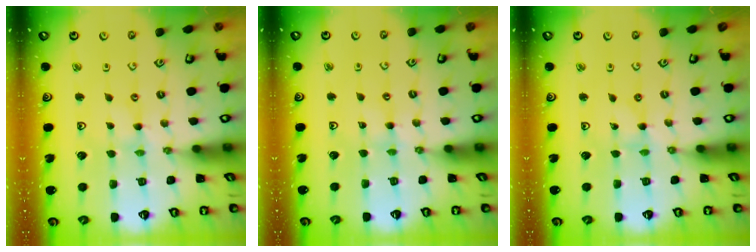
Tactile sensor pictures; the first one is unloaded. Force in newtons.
{"total": 2.8, "press": 2.8, "slide": 0.3}
{"total": 0.0}